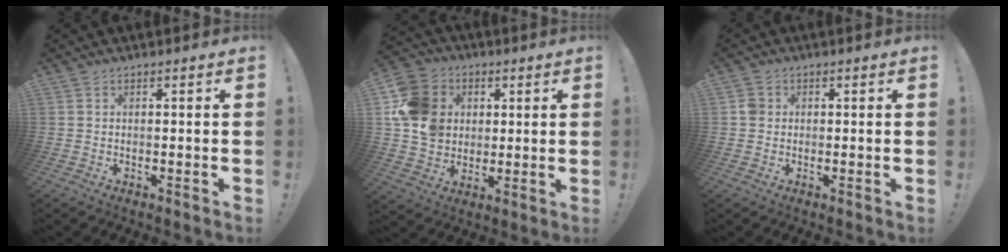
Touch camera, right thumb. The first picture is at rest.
{"total": 15.5, "force": [2.8, 13.5, 7.1], "torque": [-0.110, -0.002, 0.059]}
{"total": 2.5, "force": [0.1, 2.3, 1.0], "torque": [-0.006, 0.003, 0.001]}